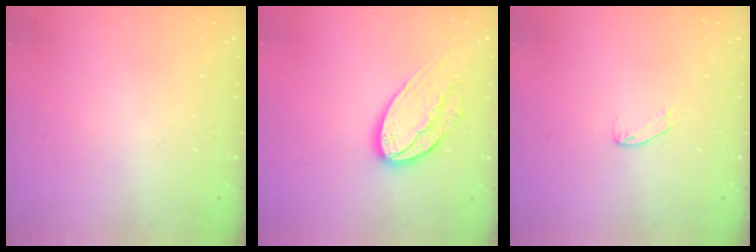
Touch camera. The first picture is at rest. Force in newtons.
{"total": 15.6, "press": 15.5, "slide": 1.3}
{"total": 5.7, "press": 5.7, "slide": 0.5}